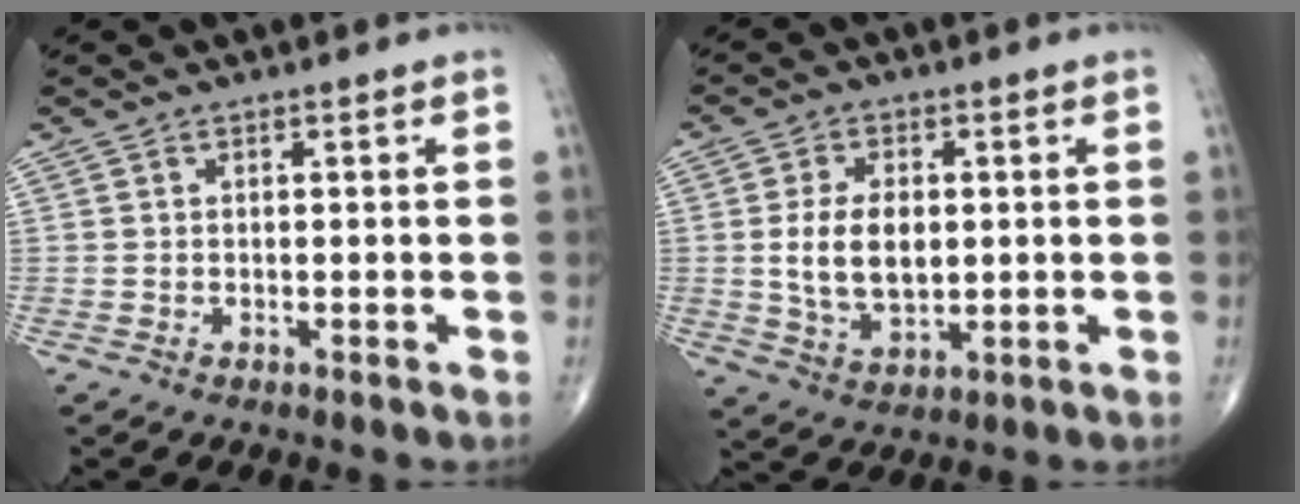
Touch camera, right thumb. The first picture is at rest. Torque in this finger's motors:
{"motor_torque": [1.14, 1.23, 0.80, -0.63, 0.22]}